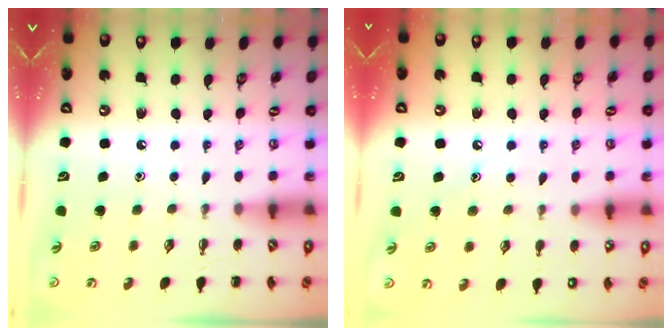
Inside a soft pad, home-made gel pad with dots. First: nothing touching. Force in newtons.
{"total": 7.7, "press": 7.5, "slide": 1.7}